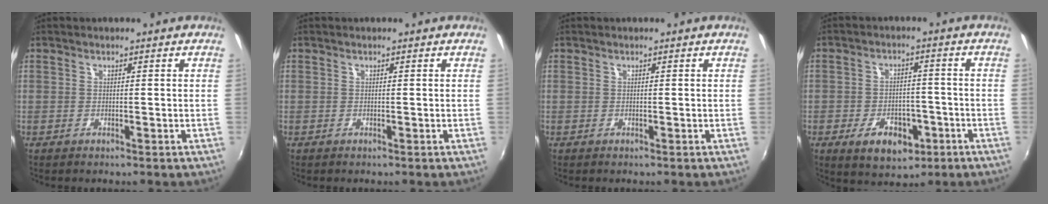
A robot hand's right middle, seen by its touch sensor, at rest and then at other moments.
{"total": 0.0}
{"total": 0.0}
{"total": 9.3, "force": [-4.6, 5.7, 5.7], "torque": [-0.118, 0.000, -0.061]}